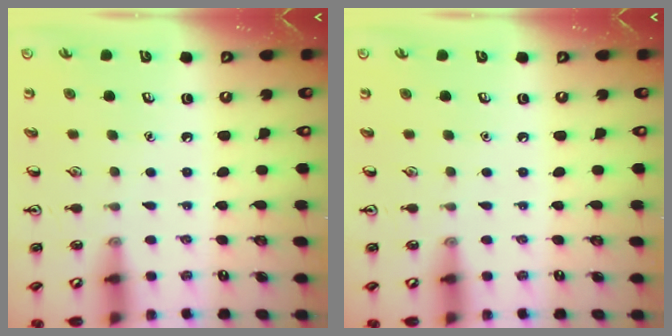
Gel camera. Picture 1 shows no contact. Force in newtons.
{"total": 0.0}